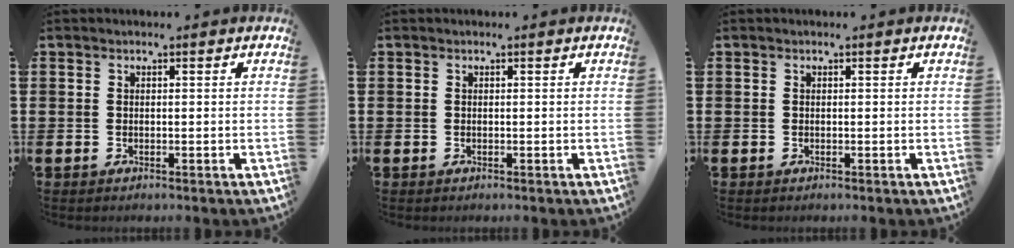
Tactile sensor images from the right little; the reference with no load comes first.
{"total": 0.0}
{"total": 0.0}